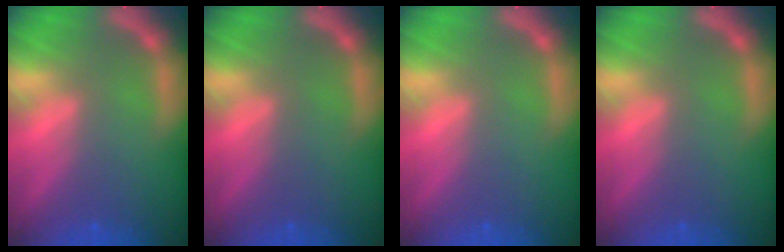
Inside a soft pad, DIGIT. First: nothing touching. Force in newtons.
{"total": 0.0}
{"total": 0.0}
{"total": 0.0}